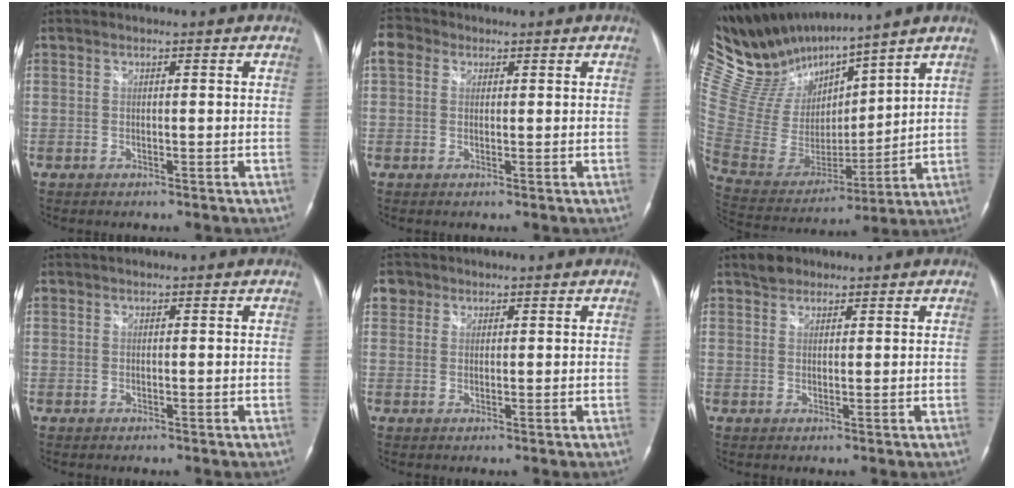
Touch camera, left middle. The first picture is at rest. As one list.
[{"total": 3.5, "force": [1.5, 2.8, 1.5], "torque": [-0.040, 0.021, 0.029]}, {"total": 17.5, "force": [16.2, 2.6, 6.3], "torque": [-0.143, -0.004, 0.330]}, {"total": 0.7, "force": [0.5, 0.4, 0.2], "torque": [-0.010, 0.012, 0.009]}, {"total": 2.6, "force": [1.4, 2.2, 0.1], "torque": [0.007, 0.008, 0.021]}, {"total": 2.4, "force": [1.8, 1.4, 0.4], "torque": [-0.014, 0.008, 0.029]}]